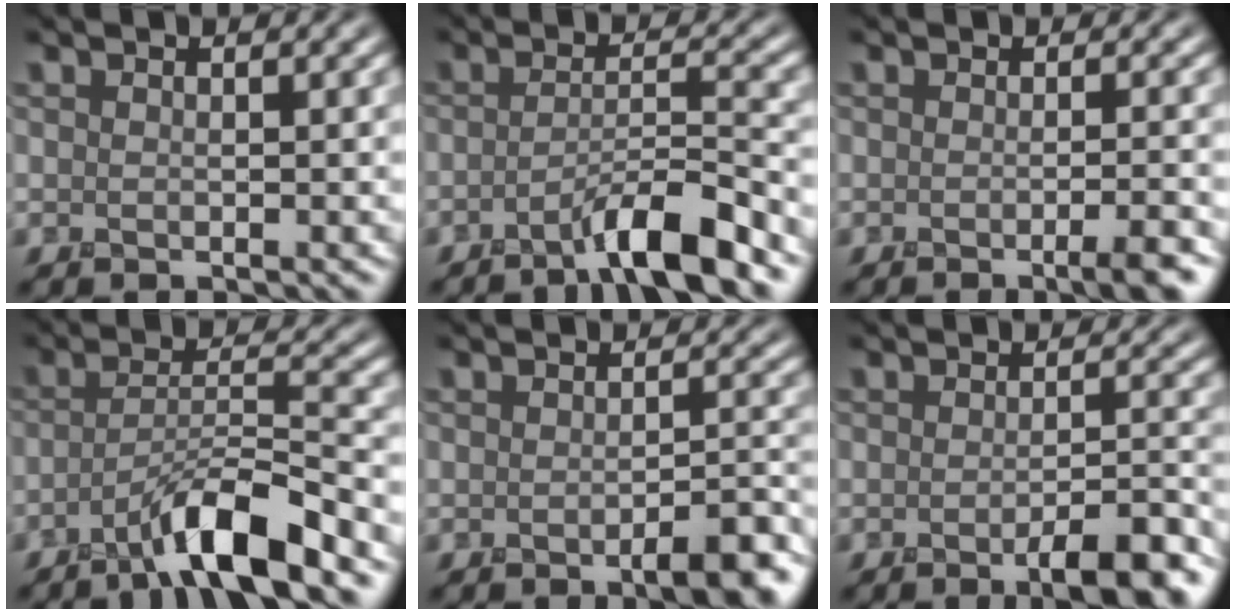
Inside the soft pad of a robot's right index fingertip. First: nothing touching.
{"total": 5.1, "force": [-3.3, 0.6, 3.8], "torque": [-0.057, 0.013, -0.069]}
{"total": 2.9, "force": [-1.3, 0.6, 2.5], "torque": [-0.029, -0.002, -0.027]}
{"total": 6.5, "force": [-4.2, 0.9, 4.9], "torque": [-0.078, 0.010, -0.081]}
{"total": 3.7, "force": [-2.0, 0.8, 3.0], "torque": [-0.042, 0.000, -0.033]}
{"total": 5.0, "force": [-2.6, 1.1, 4.1], "torque": [-0.058, -0.002, -0.040]}